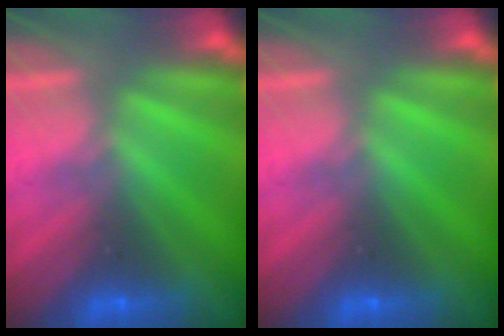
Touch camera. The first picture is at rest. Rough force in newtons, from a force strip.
{"total": 0.0}